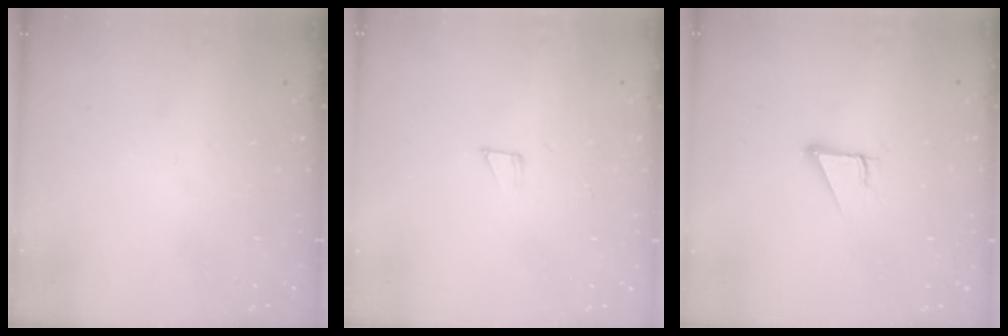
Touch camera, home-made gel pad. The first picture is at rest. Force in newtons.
{"total": 2.3, "press": 2.3, "slide": 0.2}
{"total": 3.7, "press": 3.7, "slide": 0.2}